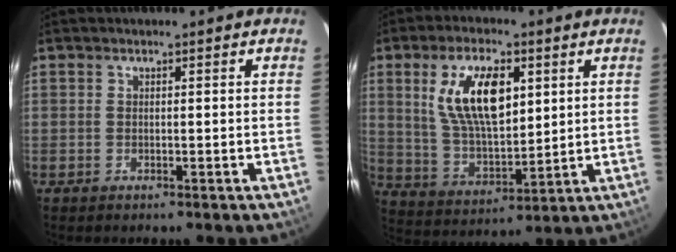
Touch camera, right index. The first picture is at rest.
{"total": 14.2, "force": [5.0, 6.4, 11.7], "torque": [-0.220, 0.006, 0.102]}